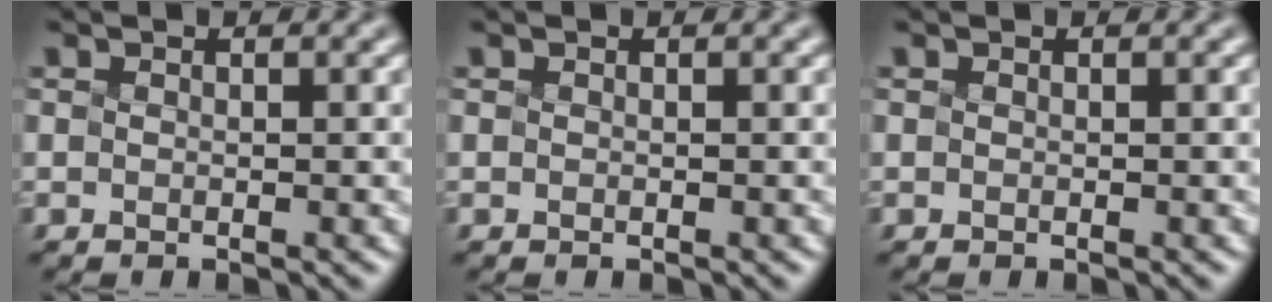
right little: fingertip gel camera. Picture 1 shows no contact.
{"total": 0.0}
{"total": 0.0}